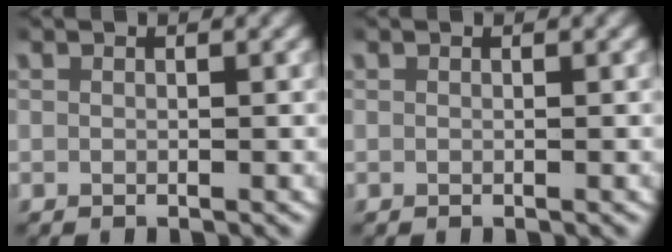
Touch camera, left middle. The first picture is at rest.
{"total": 0.0}